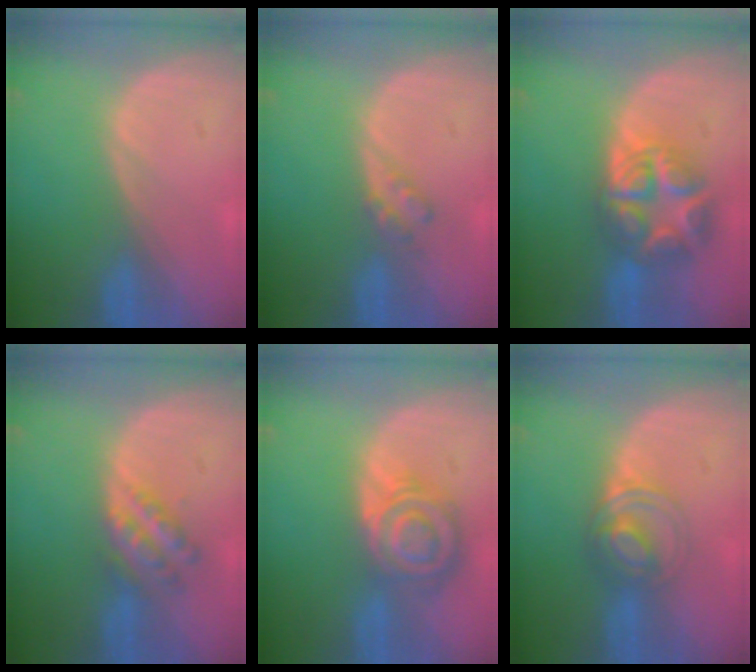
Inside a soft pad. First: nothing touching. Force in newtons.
{"total": 2.3, "press": 2.2, "slide": 0.3}
{"total": 8.7, "press": 8.7, "slide": 0.5}
{"total": 5.9, "press": 5.2, "slide": 2.8}
{"total": 8.4, "press": 7.3, "slide": 4.2}
{"total": 6.1, "press": 5.4, "slide": 2.8}